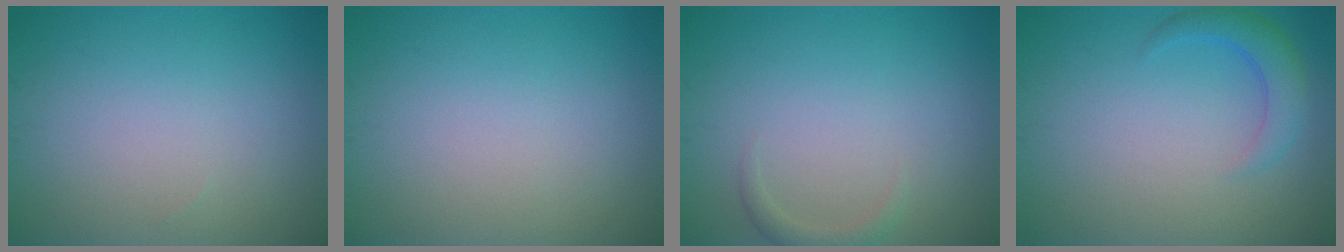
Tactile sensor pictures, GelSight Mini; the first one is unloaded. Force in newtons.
{"total": 0.0}
{"total": 1.2, "press": 1.2, "slide": 0.2}
{"total": 2.7, "press": 2.6, "slide": 0.3}